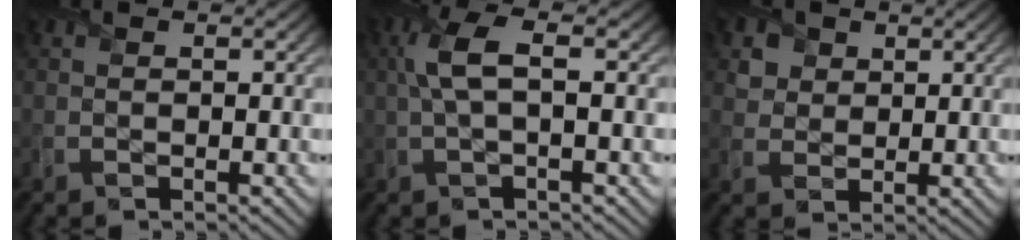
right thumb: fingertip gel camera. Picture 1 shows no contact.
{"total": 4.7, "force": [0.7, 1.4, 4.4], "torque": [-0.105, 0.018, 0.008]}
{"total": 3.9, "force": [1.9, 3.2, 1.1], "torque": [-0.041, -0.011, 0.038]}